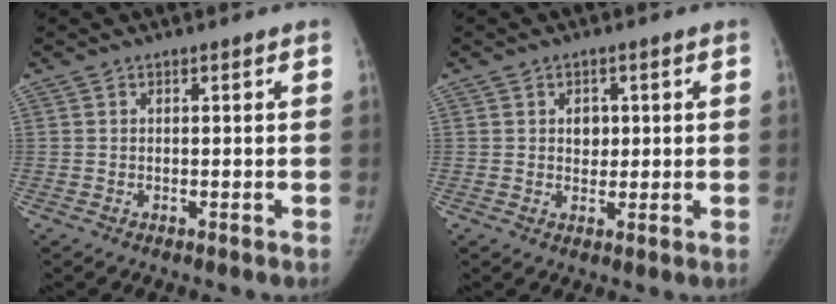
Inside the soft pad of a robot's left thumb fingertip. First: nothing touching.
{"total": 3.2, "force": [0.6, 2.7, 1.7], "torque": [-0.002, 0.000, 0.008]}